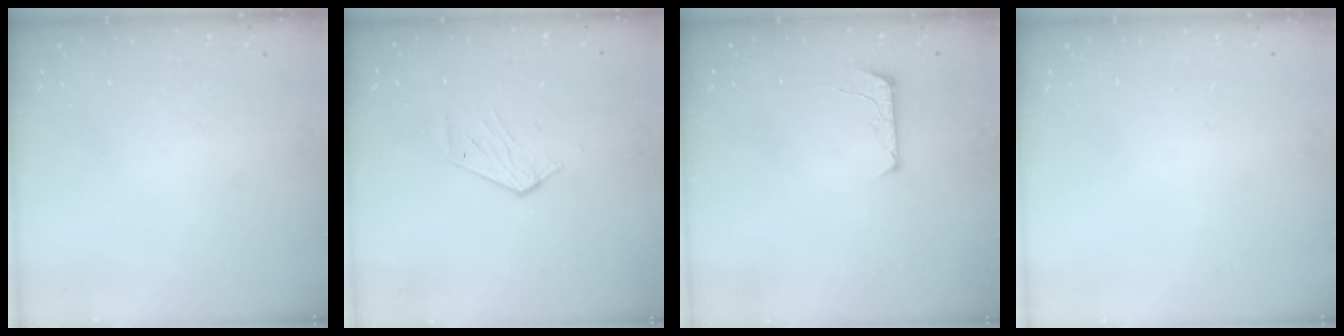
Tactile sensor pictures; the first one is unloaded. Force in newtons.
{"total": 4.7, "press": 4.7, "slide": 0.4}
{"total": 7.9, "press": 7.9, "slide": 0.6}
{"total": 0.0}